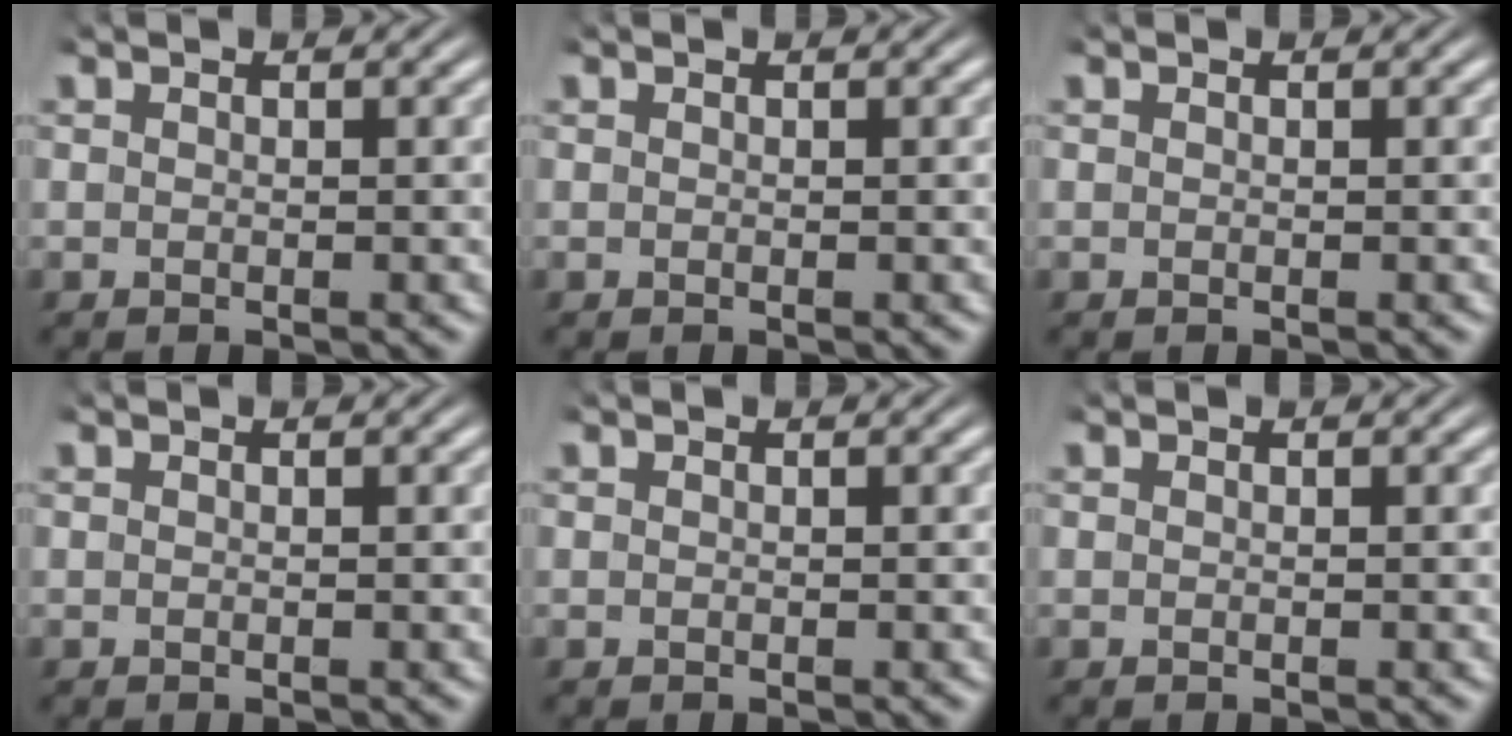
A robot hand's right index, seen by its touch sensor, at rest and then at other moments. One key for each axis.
{"total": 0.0}
{"total": 0.0}
{"total": 0.0}
{"total": 0.0}
{"total": 0.0}